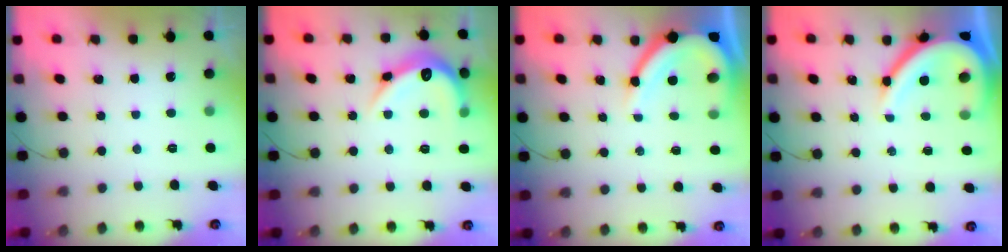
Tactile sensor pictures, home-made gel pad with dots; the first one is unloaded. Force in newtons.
{"total": 14.0, "press": 14.0, "slide": 0.6}
{"total": 11.3, "press": 11.2, "slide": 0.8}
{"total": 12.9, "press": 12.8, "slide": 1.6}